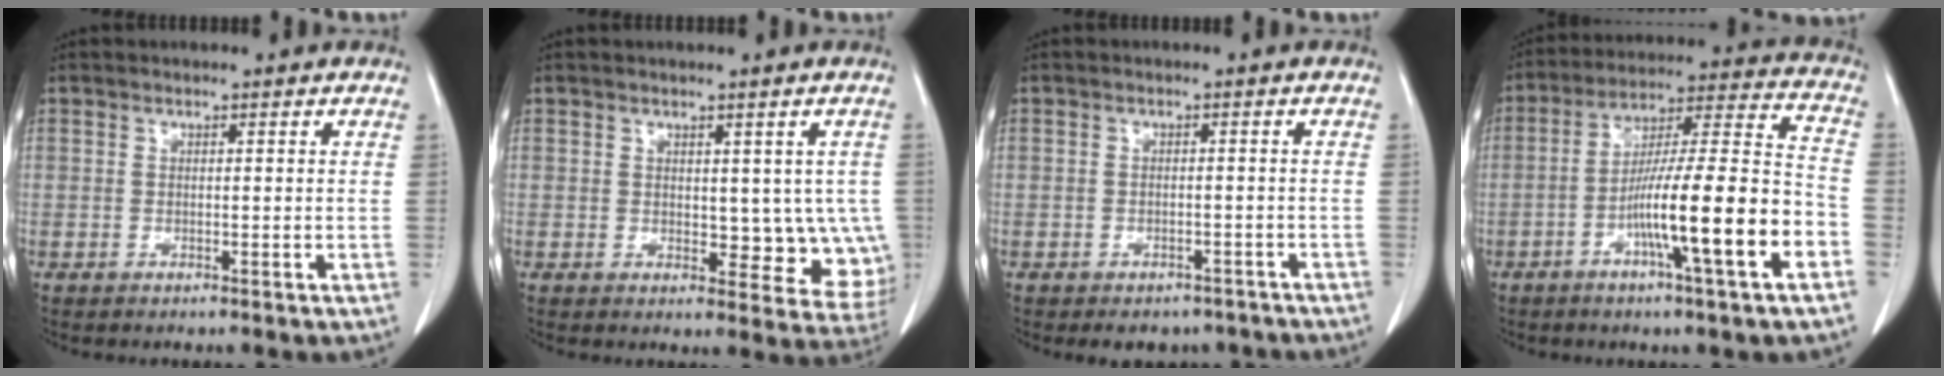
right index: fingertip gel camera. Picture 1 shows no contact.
{"total": 7.5, "force": [0.3, 4.6, 5.9], "torque": [-0.040, -0.002, 0.012]}
{"total": 5.7, "force": [-4.8, 3.0, 0.9], "torque": [0.002, 0.010, -0.055]}
{"total": 17.0, "force": [-6.4, 0.3, 15.8], "torque": [-0.264, 0.003, -0.105]}